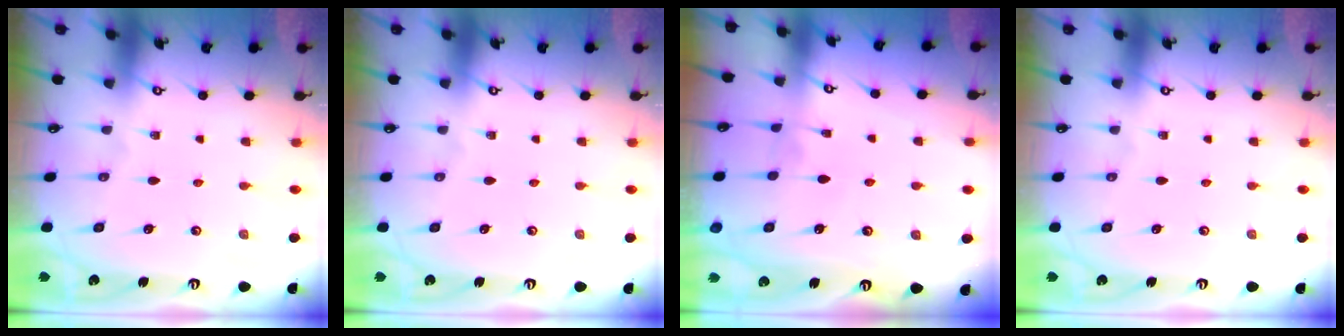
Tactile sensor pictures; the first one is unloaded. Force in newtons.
{"total": 0.0}
{"total": 2.7, "press": 2.6, "slide": 0.2}
{"total": 0.0}